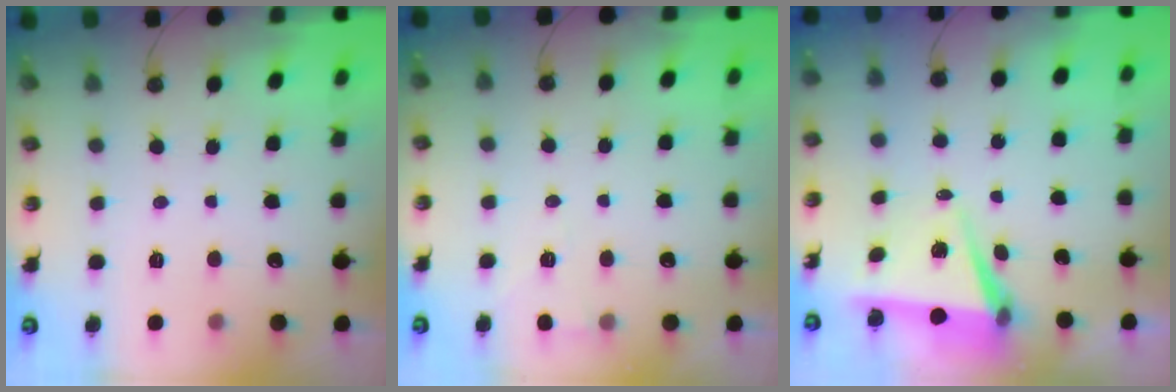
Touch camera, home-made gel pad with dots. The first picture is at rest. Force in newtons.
{"total": 2.5, "press": 2.4, "slide": 0.7}
{"total": 7.1, "press": 5.7, "slide": 4.3}